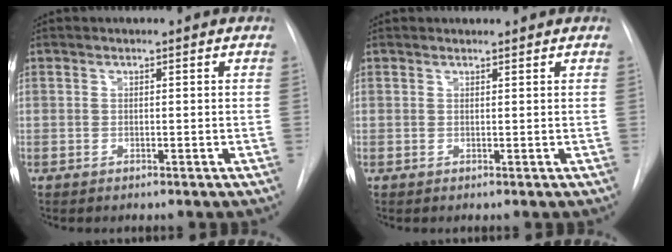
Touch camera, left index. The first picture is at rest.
{"total": 1.5, "force": [1.5, 0.2, 0.1], "torque": [-0.009, 0.009, 0.024]}